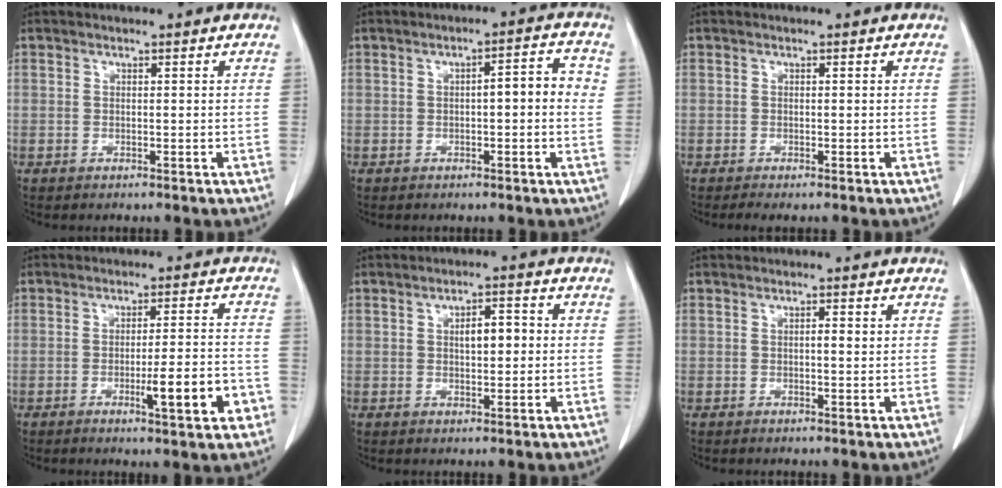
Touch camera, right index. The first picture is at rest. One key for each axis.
{"total": 5.1, "fx": 0.3, "fy": 1.1, "fz": 4.9, "tx": -0.068, "ty": 0.020, "tz": 0.000}
{"total": 0.8, "fx": -0.6, "fy": 0.0, "fz": 0.6, "tx": -0.016, "ty": -0.005, "tz": -0.013}
{"total": 8.0, "fx": -3.0, "fy": 0.9, "fz": 7.4, "tx": -0.106, "ty": 0.000, "tz": -0.037}
{"total": 4.1, "fx": 0.5, "fy": 1.5, "fz": 3.8, "tx": -0.061, "ty": 0.009, "tz": 0.007}
{"total": 1.4, "fx": 0.2, "fy": 0.2, "fz": 1.3, "tx": -0.022, "ty": 0.003, "tz": 0.002}